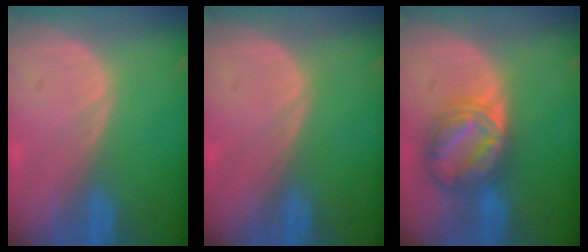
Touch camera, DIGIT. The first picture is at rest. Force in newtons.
{"total": 0.0}
{"total": 7.7, "press": 7.6, "slide": 0.5}